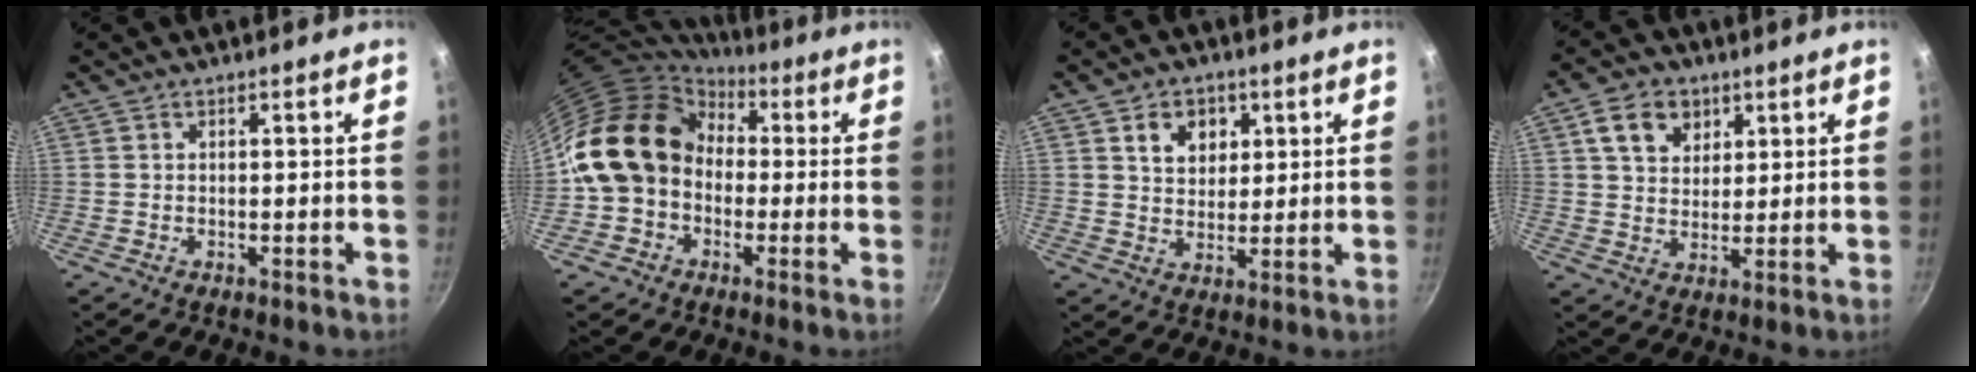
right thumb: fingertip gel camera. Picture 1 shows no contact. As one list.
[{"total": 16.3, "force": [0.7, 13.4, 9.4], "torque": [-0.143, 0.046, -0.002]}, {"total": 7.0, "force": [2.7, 5.4, 3.6], "torque": [-0.030, -0.006, 0.045]}, {"total": 8.1, "force": [3.6, 6.1, 3.9], "torque": [-0.043, -0.006, 0.060]}]